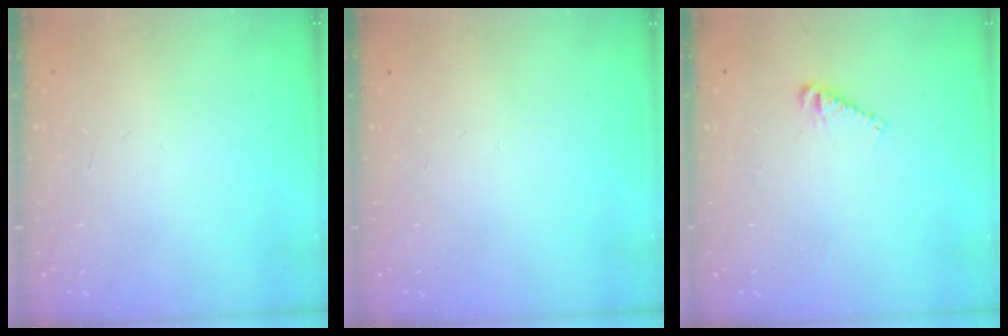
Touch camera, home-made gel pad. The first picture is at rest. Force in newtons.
{"total": 0.0}
{"total": 3.7, "press": 3.7, "slide": 0.2}